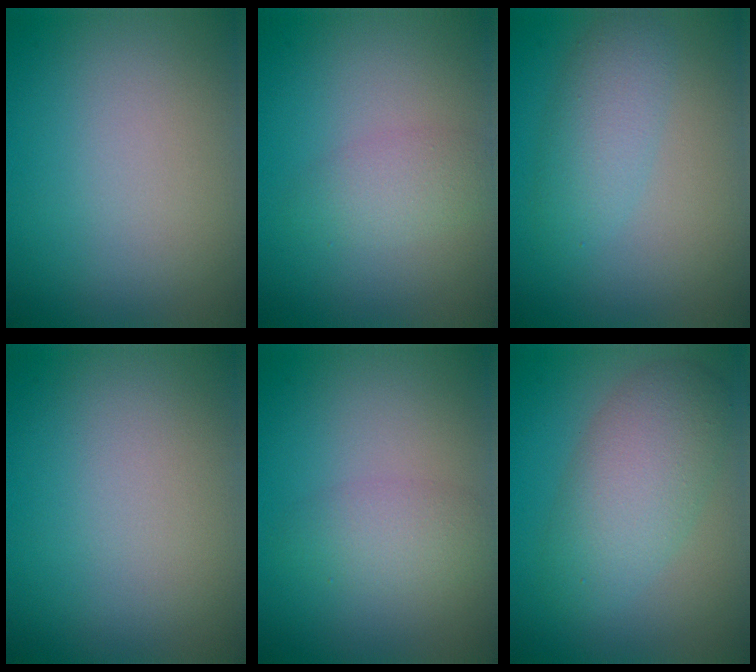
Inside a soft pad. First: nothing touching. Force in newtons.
{"total": 2.2, "press": 2.2, "slide": 0.1}
{"total": 2.9, "press": 2.8, "slide": 0.2}
{"total": 0.0}
{"total": 2.4, "press": 2.4, "slide": 0.0}
{"total": 5.4, "press": 5.4, "slide": 0.1}